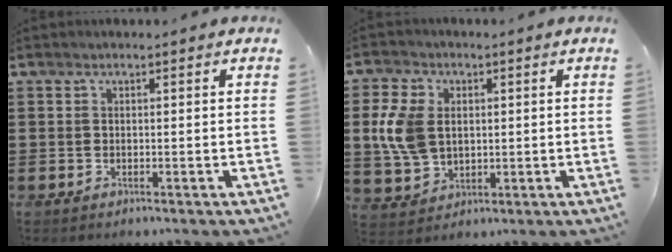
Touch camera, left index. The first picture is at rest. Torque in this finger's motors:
{"motor_torque": [0.02, 0.04, 0.05, -0.06]}